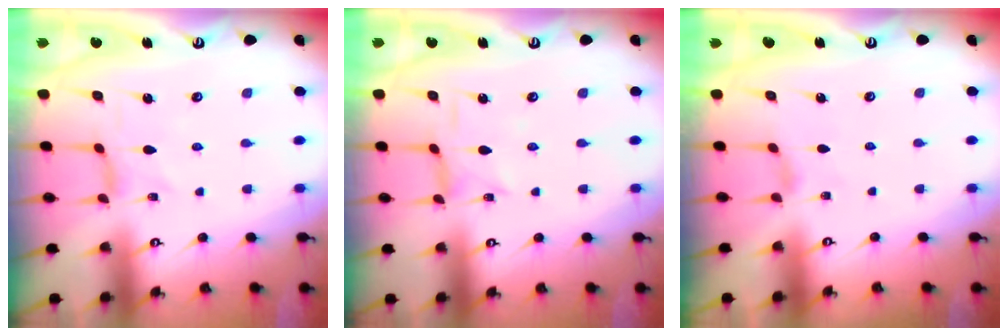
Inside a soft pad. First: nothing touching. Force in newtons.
{"total": 1.2, "press": 1.2, "slide": 0.2}
{"total": 1.0, "press": 0.9, "slide": 0.4}